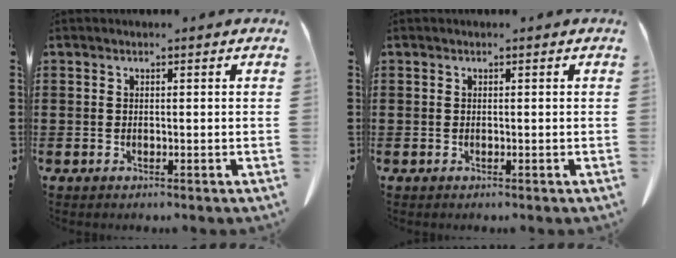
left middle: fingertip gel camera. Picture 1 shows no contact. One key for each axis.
{"total": 0.0}